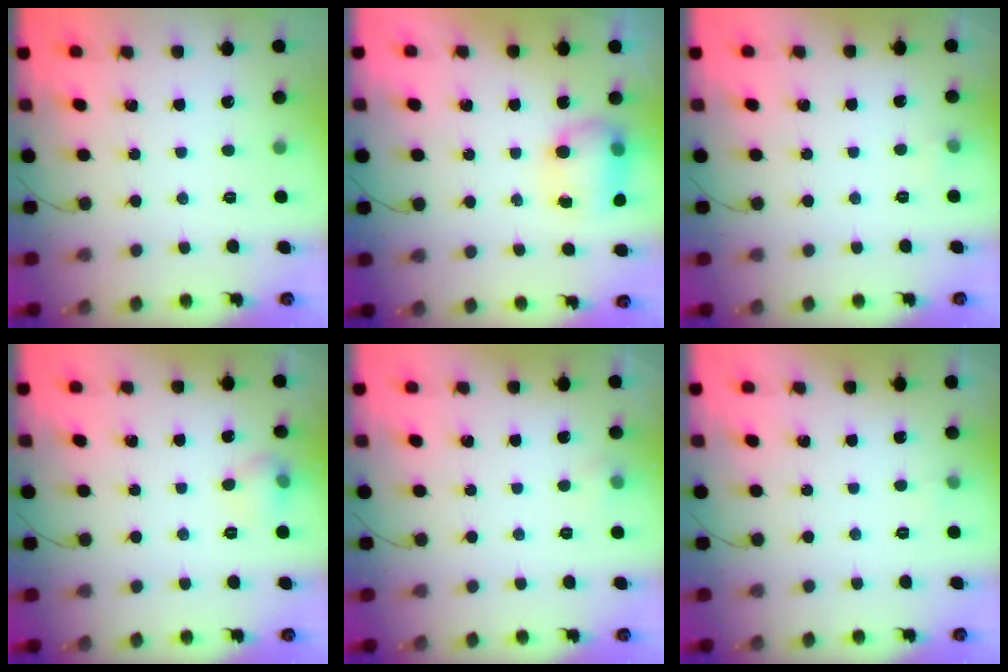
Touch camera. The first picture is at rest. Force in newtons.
{"total": 8.2, "press": 8.1, "slide": 0.9}
{"total": 3.0, "press": 2.8, "slide": 1.1}
{"total": 8.3, "press": 6.2, "slide": 5.5}
{"total": 3.7, "press": 3.5, "slide": 1.4}
{"total": 2.3, "press": 2.1, "slide": 0.9}